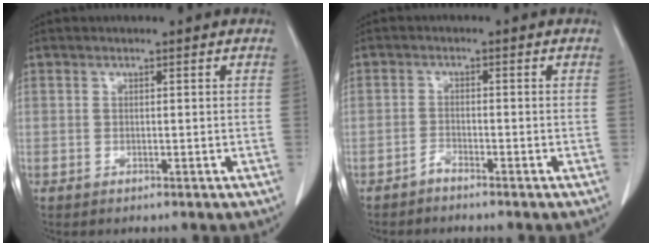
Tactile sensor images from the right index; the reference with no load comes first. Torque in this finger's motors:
{"motor_torque": [0.17, -0.16, 0.04, 0.01]}